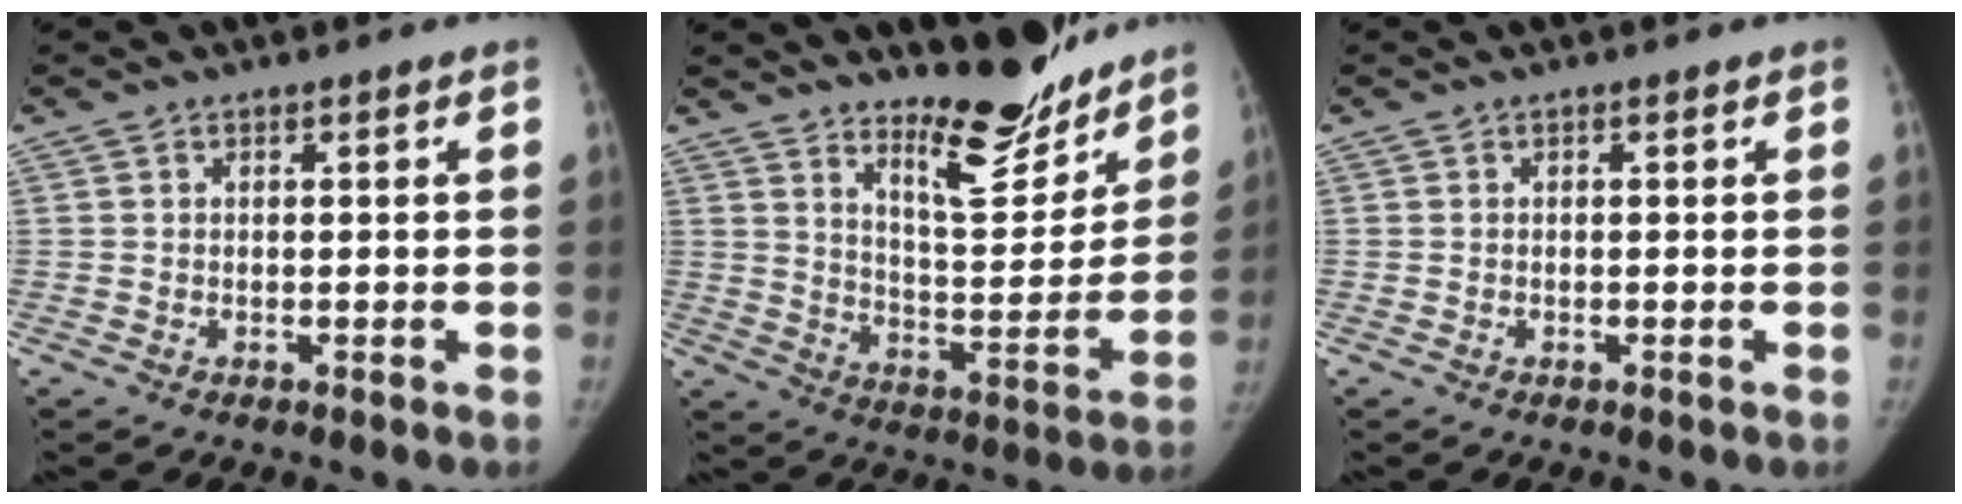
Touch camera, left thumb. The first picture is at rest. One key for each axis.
{"total": 14.1, "fx": 11.8, "fy": 3.8, "fz": 6.8, "tx": -0.058, "ty": -0.104, "tz": 0.190}
{"total": 0.0}